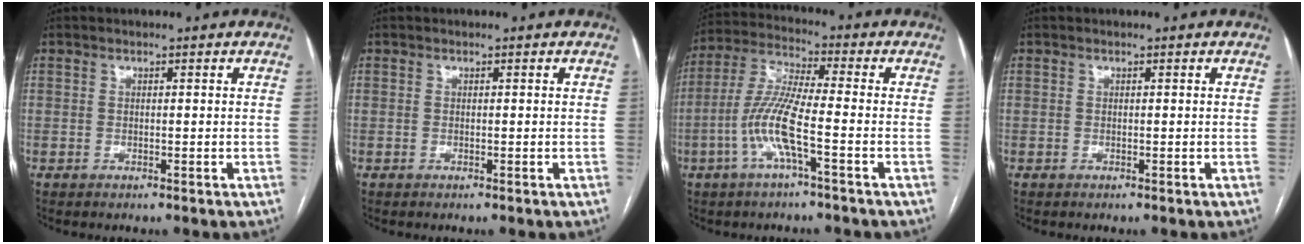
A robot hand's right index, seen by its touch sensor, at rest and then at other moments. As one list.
[{"total": 0.0}, {"total": 9.3, "force": [-3.0, 0.4, 8.7], "torque": [-0.190, 0.006, -0.063]}, {"total": 0.0}]